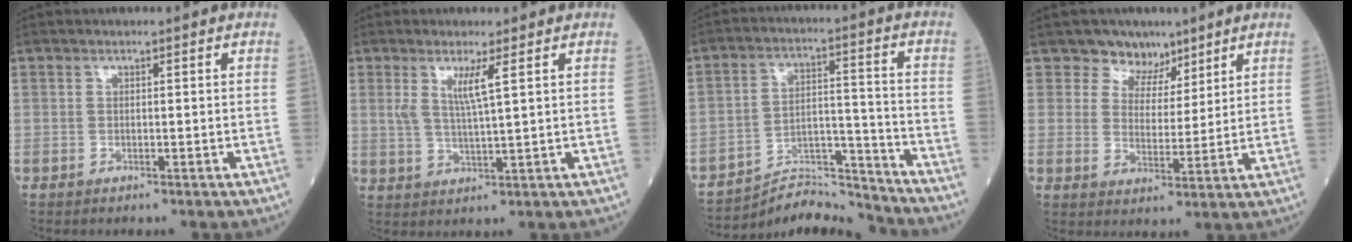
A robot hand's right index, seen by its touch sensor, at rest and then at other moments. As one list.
[{"total": 4.2, "force": [1.8, -0.3, 3.8], "torque": [-0.078, -0.006, 0.038]}, {"total": 9.9, "force": [-9.9, 0.1, -0.7], "torque": [0.010, 0.042, -0.168]}, {"total": 5.8, "force": [4.4, 3.8, 0.3], "torque": [0.003, -0.002, 0.075]}]